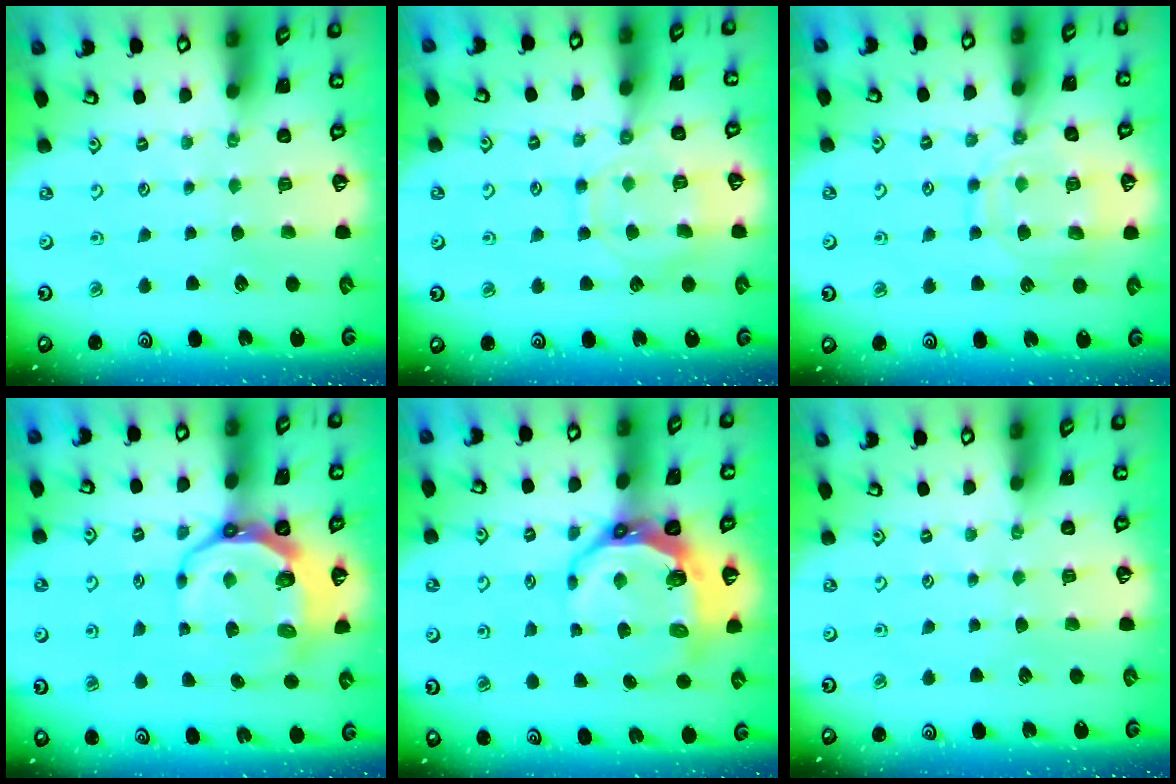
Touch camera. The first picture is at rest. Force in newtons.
{"total": 11.2, "press": 11.1, "slide": 1.0}
{"total": 13.4, "press": 13.3, "slide": 1.2}
{"total": 10.3, "press": 9.4, "slide": 4.1}
{"total": 9.5, "press": 8.6, "slide": 4.0}
{"total": 0.0}